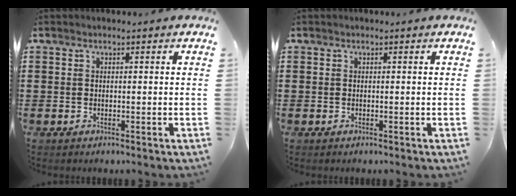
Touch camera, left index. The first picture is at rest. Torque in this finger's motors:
{"motor_torque": [0.00, 0.00, -0.01, 0.00]}